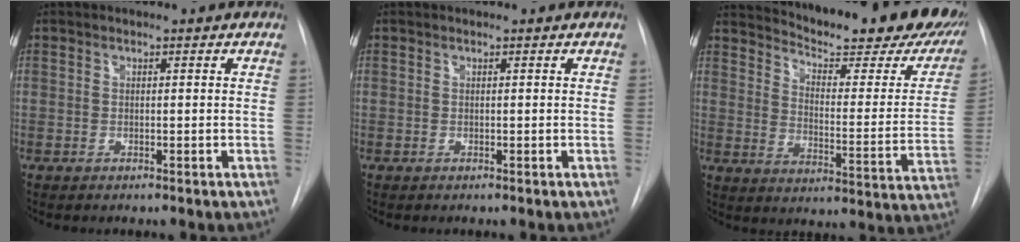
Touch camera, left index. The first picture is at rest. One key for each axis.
{"total": 0.0}
{"total": 27.2, "fx": 23.1, "fy": 5.1, "fz": 13.5, "tx": -0.196, "ty": -0.085, "tz": 0.278}